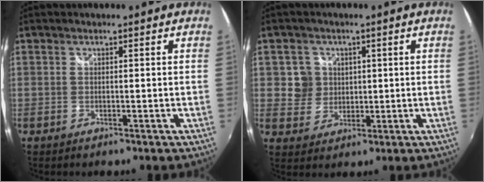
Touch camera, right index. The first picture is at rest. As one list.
[{"total": 5.1, "force": [1.0, 4.9, 0.6], "torque": [-0.006, 0.008, 0.023]}]